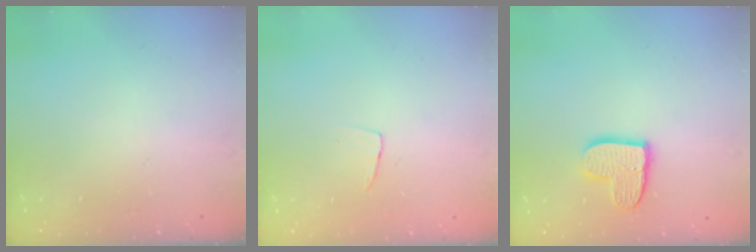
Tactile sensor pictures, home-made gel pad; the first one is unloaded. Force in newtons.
{"total": 2.9, "press": 2.9, "slide": 0.1}
{"total": 10.7, "press": 10.7, "slide": 0.8}